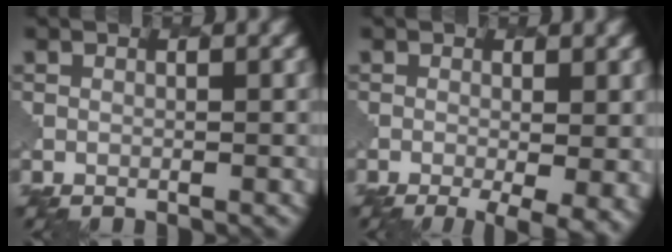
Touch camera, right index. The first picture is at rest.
{"total": 5.5, "force": [-1.6, 1.9, 4.9], "torque": [-0.068, -0.018, -0.007]}